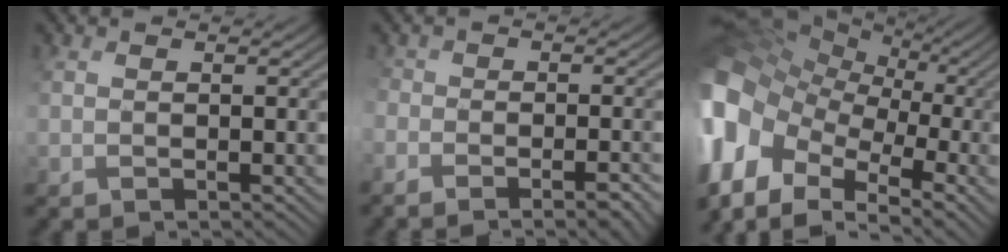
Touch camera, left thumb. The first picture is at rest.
{"total": 6.0, "force": [-4.0, 2.5, 3.7], "torque": [-0.056, -0.013, -0.045]}
{"total": 17.8, "force": [-3.2, 13.6, 11.1], "torque": [-0.294, -0.018, -0.043]}